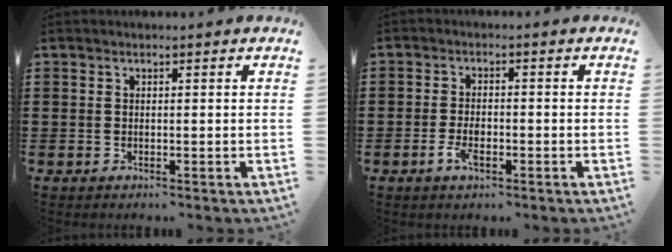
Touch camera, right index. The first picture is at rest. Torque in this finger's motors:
{"motor_torque": [1.10, 1.04, 0.10, 0.05]}